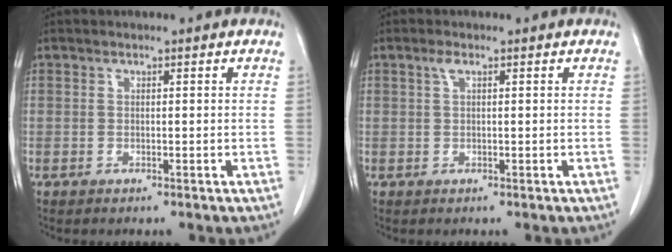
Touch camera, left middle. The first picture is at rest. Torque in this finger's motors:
{"motor_torque": [0.50, -0.34, 0.09, 0.00]}